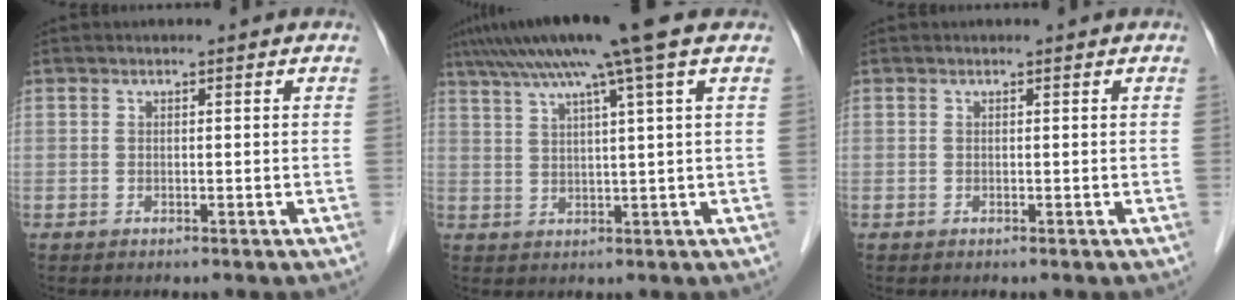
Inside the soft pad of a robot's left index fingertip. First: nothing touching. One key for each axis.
{"total": 11.2, "fx": 7.7, "fy": -1.5, "fz": 8.0, "tx": -0.132, "ty": 0.028, "tz": 0.112}
{"total": 0.0}